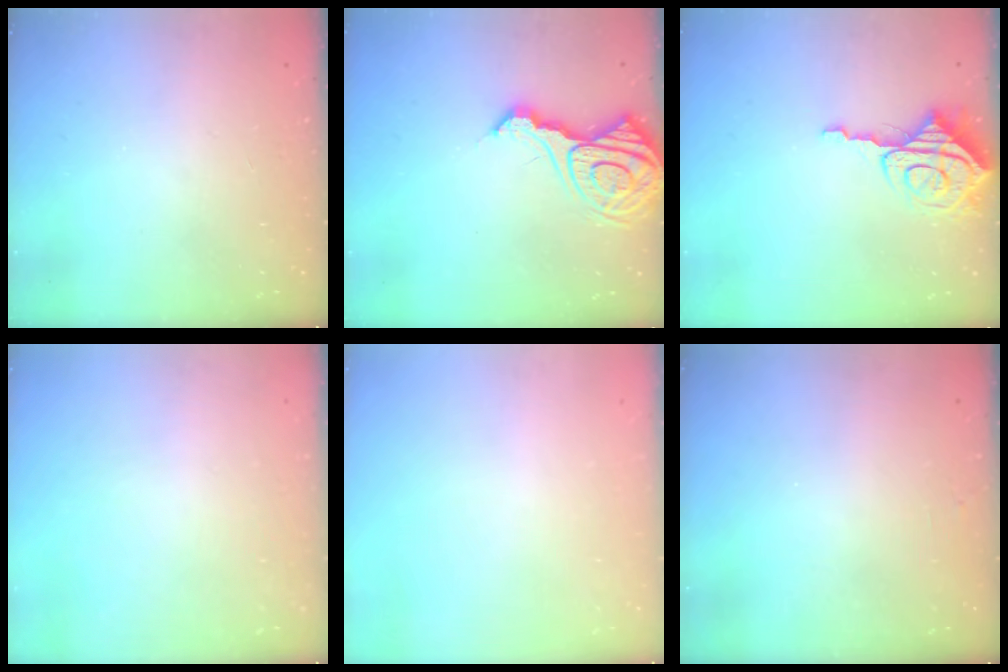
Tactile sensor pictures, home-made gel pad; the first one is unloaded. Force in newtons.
{"total": 16.3, "press": 16.2, "slide": 1.7}
{"total": 10.0, "press": 9.9, "slide": 0.9}
{"total": 0.0}
{"total": 0.0}
{"total": 2.5, "press": 2.5, "slide": 0.2}